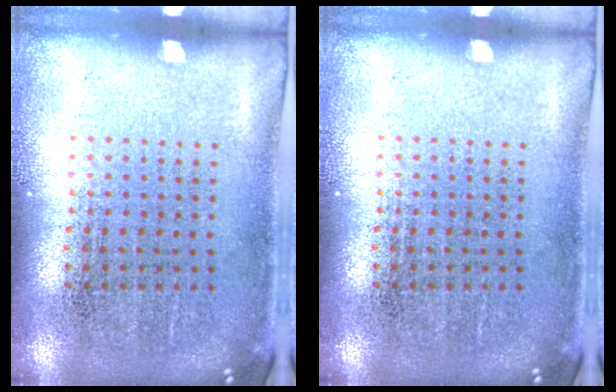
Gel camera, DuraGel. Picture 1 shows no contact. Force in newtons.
{"total": 0.0}